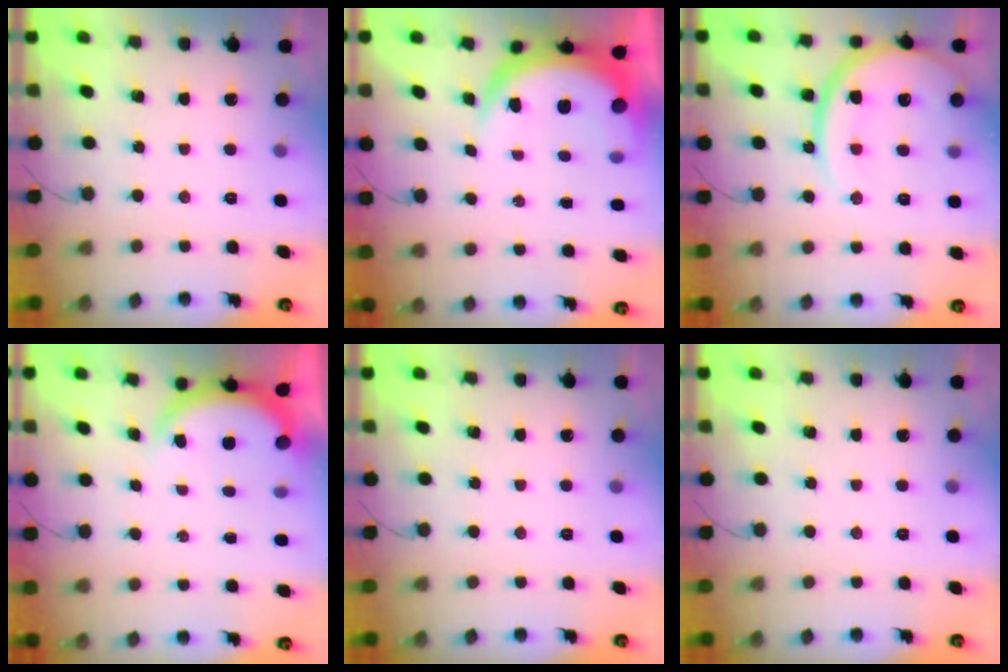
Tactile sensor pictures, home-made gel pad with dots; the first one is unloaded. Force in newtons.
{"total": 9.6, "press": 9.6, "slide": 1.1}
{"total": 14.7, "press": 14.6, "slide": 1.4}
{"total": 3.2, "press": 3.1, "slide": 0.5}
{"total": 0.0}
{"total": 0.0}